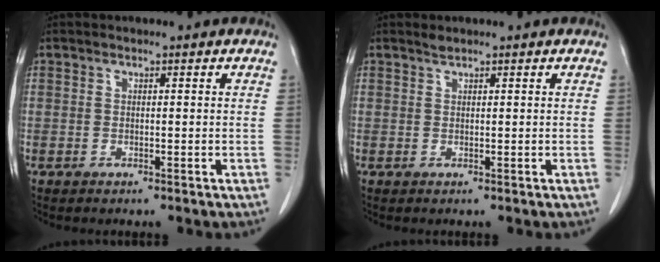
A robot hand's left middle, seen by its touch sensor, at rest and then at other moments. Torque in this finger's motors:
{"motor_torque": [0.06, -0.05, -0.04, 0.01]}